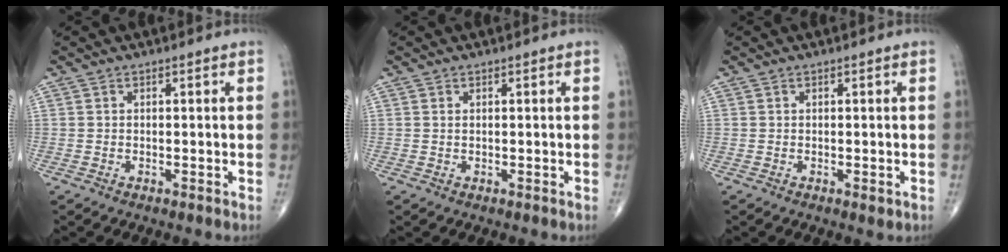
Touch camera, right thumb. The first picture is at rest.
{"total": 0.0}
{"total": 0.8, "force": [-0.1, 0.4, 0.6], "torque": [-0.006, -0.003, -0.002]}